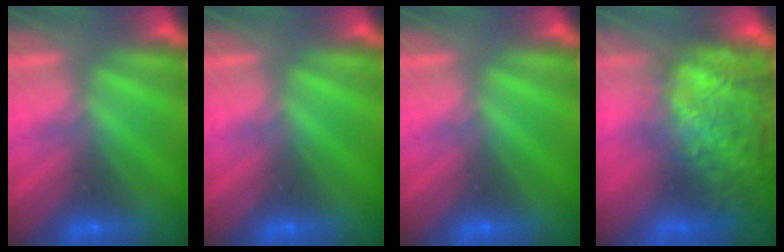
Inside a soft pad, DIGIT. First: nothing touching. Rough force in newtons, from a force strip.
{"total": 0.0}
{"total": 0.0}
{"total": 8.9}